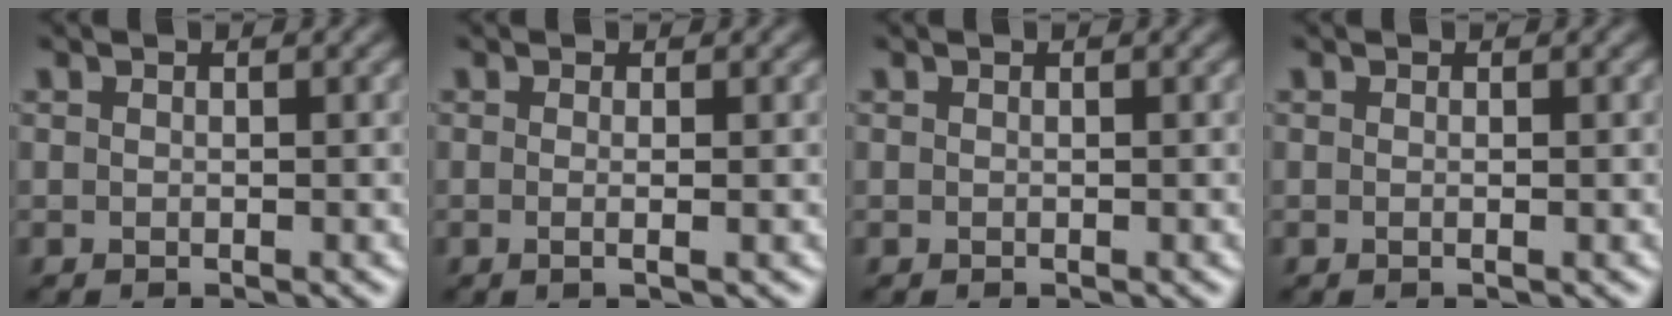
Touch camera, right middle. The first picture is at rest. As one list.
[{"total": 1.7, "force": [0.0, 0.6, 1.6], "torque": [-0.018, -0.006, -0.013]}, {"total": 0.0}, {"total": 0.6, "force": [0.0, 0.1, 0.5], "torque": [-0.010, -0.004, -0.003]}]